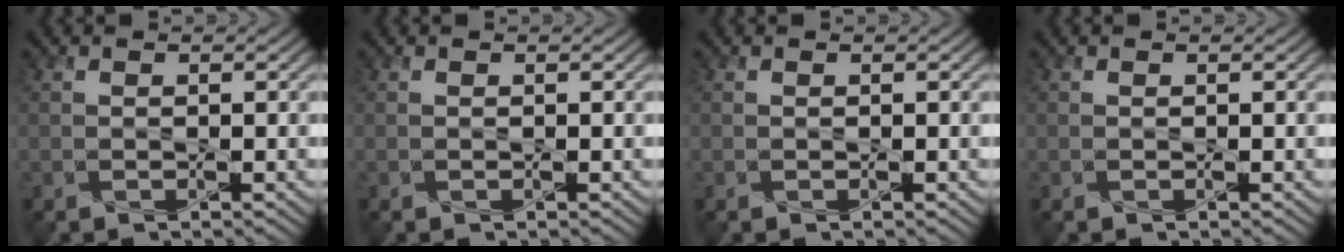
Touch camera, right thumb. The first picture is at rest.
{"total": 0.0}
{"total": 0.0}
{"total": 0.0}